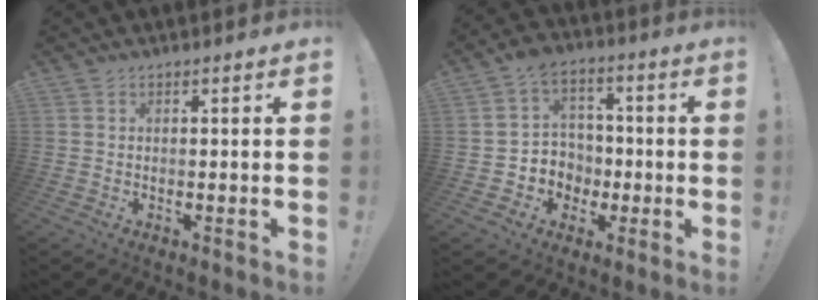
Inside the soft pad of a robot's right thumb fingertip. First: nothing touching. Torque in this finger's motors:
{"motor_torque": [-0.01, -0.01, -0.21, -0.08, 0.15]}